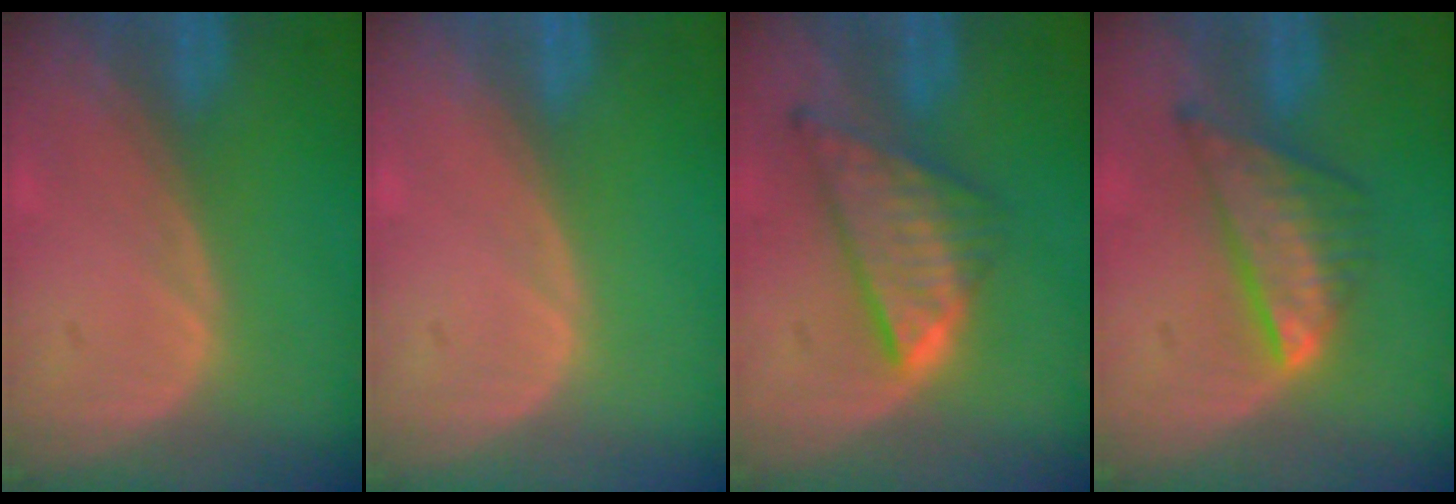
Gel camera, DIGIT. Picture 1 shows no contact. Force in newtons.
{"total": 0.0}
{"total": 8.6, "press": 7.3, "slide": 4.5}
{"total": 7.8, "press": 6.6, "slide": 4.1}